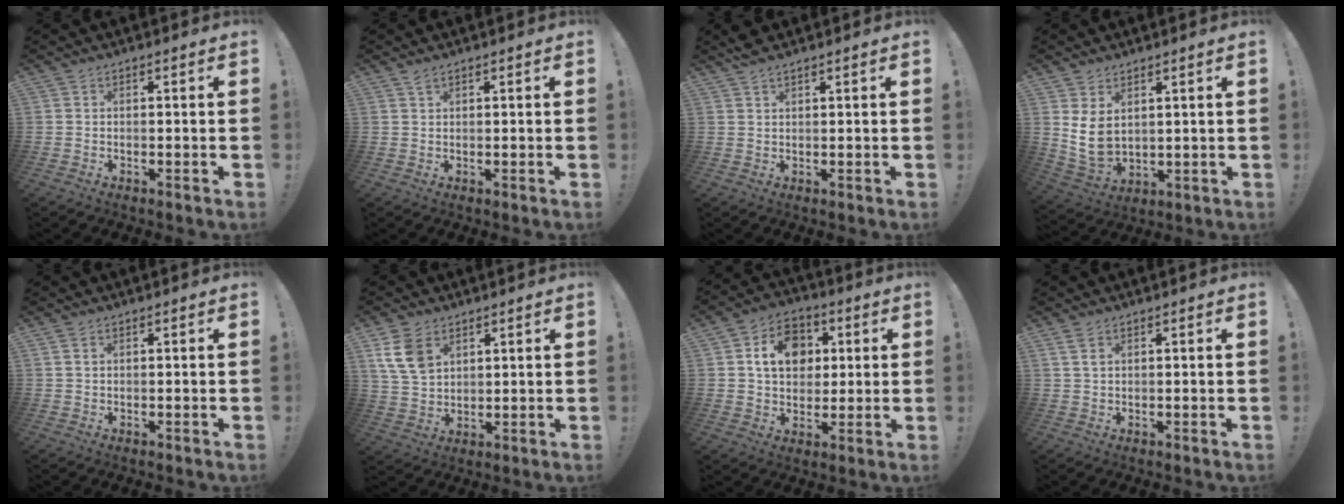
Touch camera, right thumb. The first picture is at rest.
{"total": 1.4, "force": [1.1, 0.2, 0.8], "torque": [-0.009, -0.004, 0.019]}
{"total": 2.4, "force": [2.2, 0.4, 1.1], "torque": [-0.017, -0.012, 0.038]}
{"total": 7.9, "force": [2.8, 5.1, 5.3], "torque": [-0.099, -0.022, 0.058]}
{"total": 1.2, "force": [0.7, 0.7, 0.6], "torque": [-0.011, 0.001, 0.012]}
{"total": 10.0, "force": [5.1, 6.9, 5.3], "torque": [-0.100, -0.013, 0.103]}
{"total": 13.0, "force": [3.8, 10.3, 7.0], "torque": [-0.098, -0.003, 0.074]}
{"total": 2.7, "force": [1.5, 1.4, 1.8], "torque": [-0.033, 0.002, 0.027]}